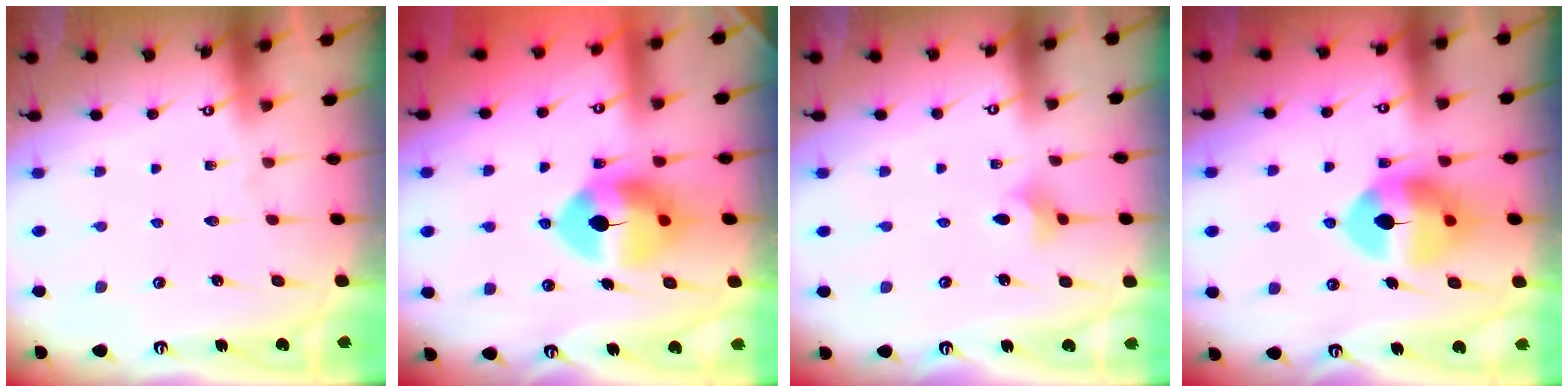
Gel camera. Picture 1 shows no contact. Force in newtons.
{"total": 9.7, "press": 9.6, "slide": 1.3}
{"total": 3.8, "press": 3.7, "slide": 0.8}
{"total": 11.3, "press": 11.2, "slide": 1.7}